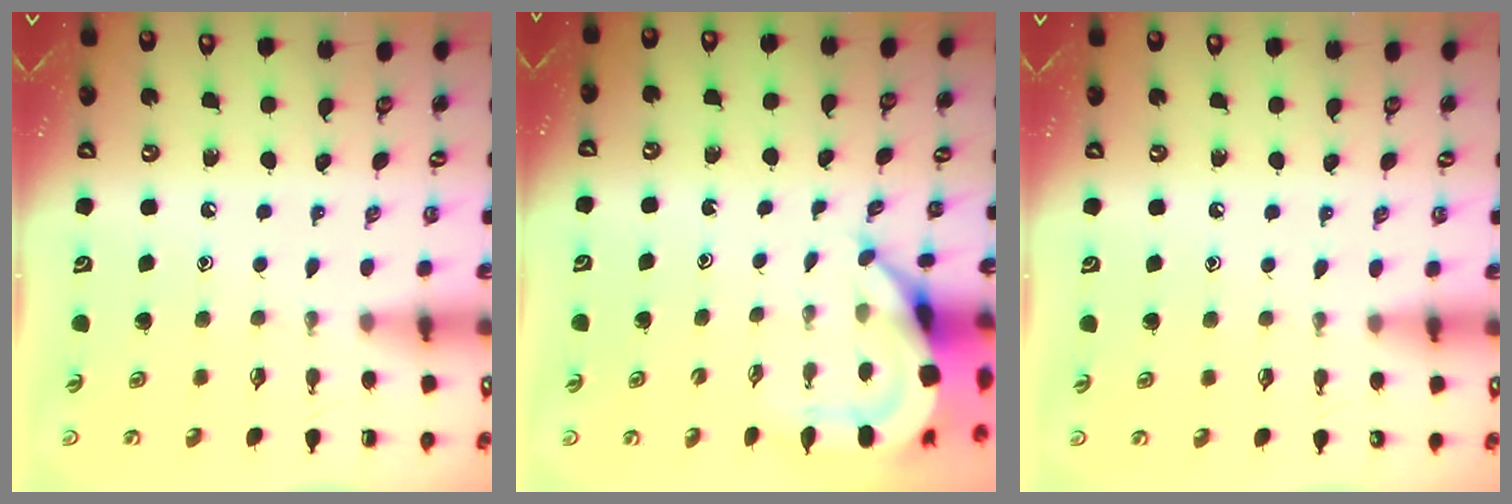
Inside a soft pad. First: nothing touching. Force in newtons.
{"total": 6.6, "press": 6.6, "slide": 0.2}
{"total": 4.8, "press": 4.8, "slide": 0.7}